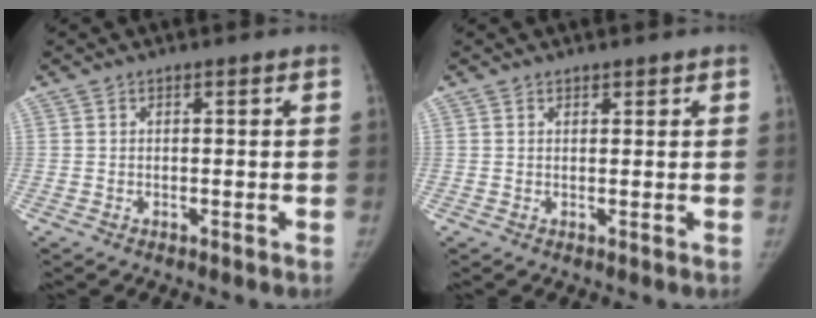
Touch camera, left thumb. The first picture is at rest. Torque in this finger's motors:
{"motor_torque": [-0.22, -0.06, -0.08, 0.03, 0.01]}